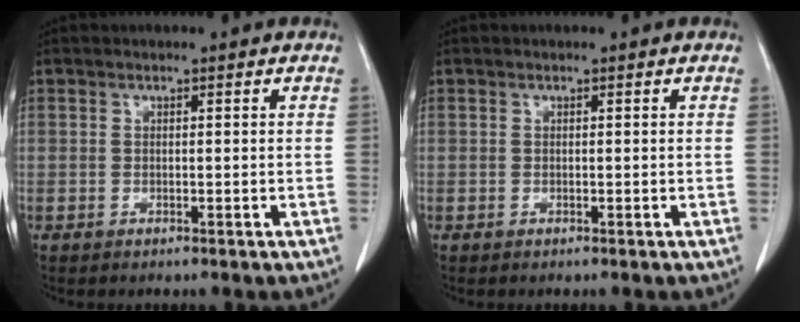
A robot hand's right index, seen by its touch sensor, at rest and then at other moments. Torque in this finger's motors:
{"motor_torque": [0.00, 0.00, 0.00, 0.00]}